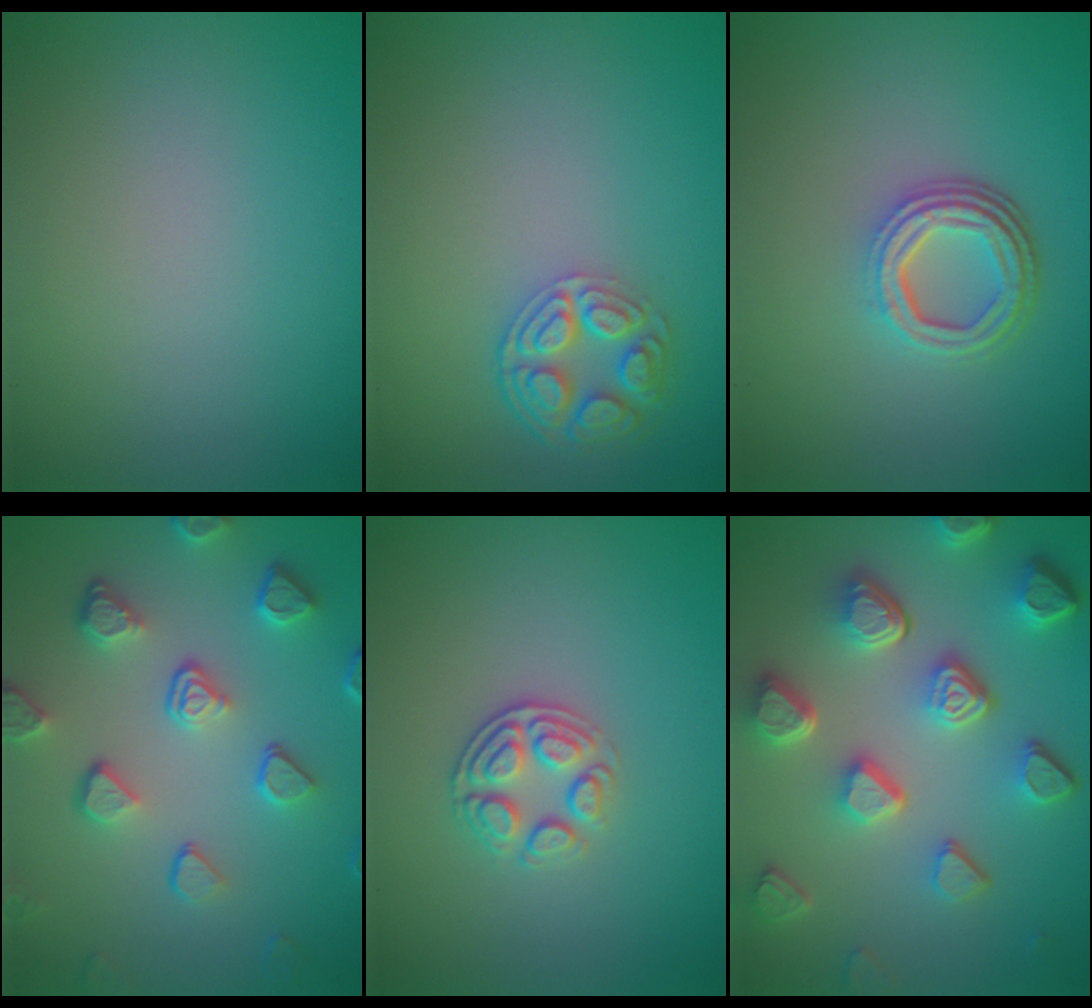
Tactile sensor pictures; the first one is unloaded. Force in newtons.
{"total": 4.3, "press": 3.4, "slide": 2.5}
{"total": 4.4, "press": 3.3, "slide": 3.0}
{"total": 5.4, "press": 4.1, "slide": 3.4}
{"total": 2.6, "press": 2.4, "slide": 1.1}
{"total": 7.7, "press": 5.7, "slide": 5.3}